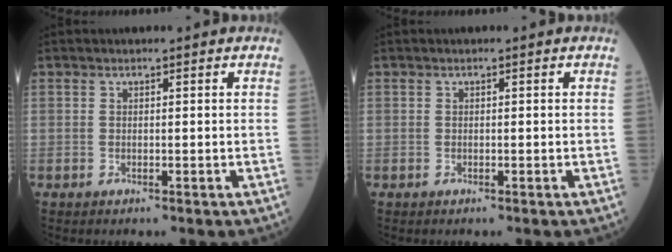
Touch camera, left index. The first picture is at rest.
{"total": 0.0}